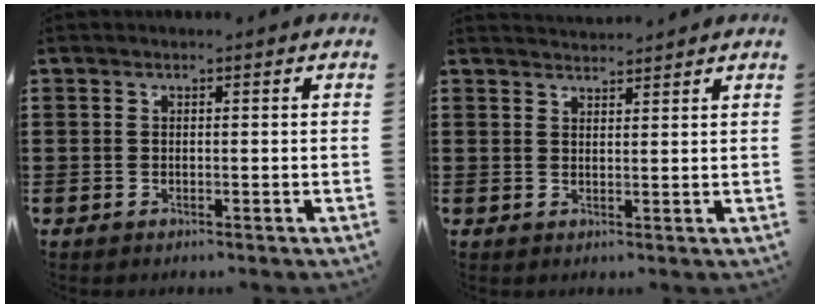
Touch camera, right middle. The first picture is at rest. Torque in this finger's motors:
{"motor_torque": [-0.27, -0.09, -0.11, -0.03]}